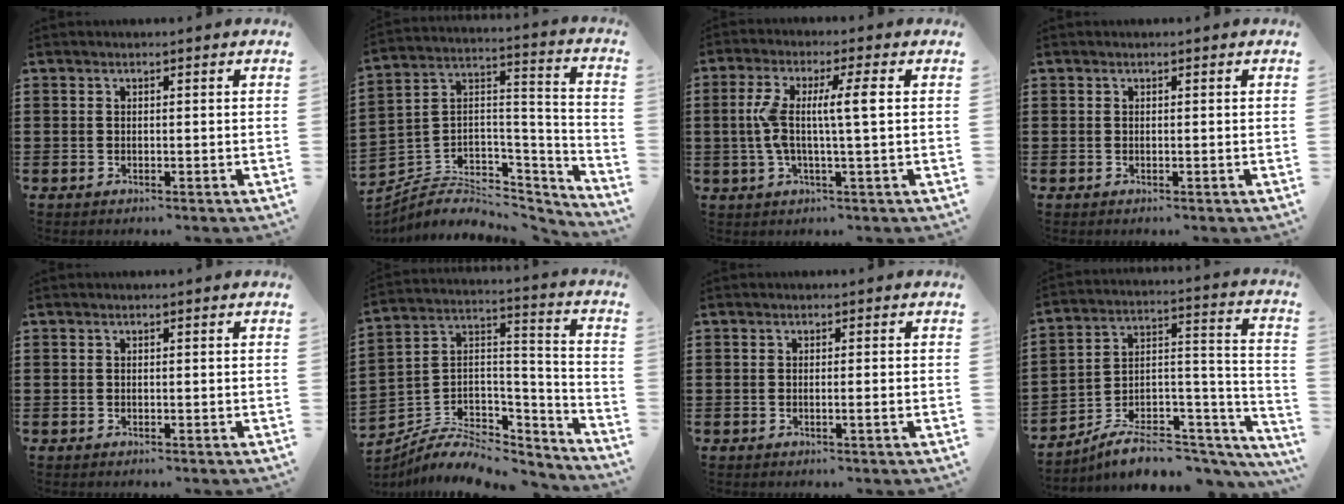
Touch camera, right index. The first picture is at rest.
{"total": 4.7, "force": [-2.6, 3.5, 1.8], "torque": [-0.053, -0.011, -0.054]}
{"total": 7.3, "force": [0.5, 0.8, 7.2], "torque": [-0.143, -0.005, -0.001]}
{"total": 0.0}
{"total": 0.0}
{"total": 7.0, "force": [-4.8, 4.1, 3.0], "torque": [-0.064, -0.001, -0.088]}
{"total": 1.1, "force": [-0.3, -0.3, 1.0], "torque": [-0.015, -0.006, -0.006]}
{"total": 7.2, "force": [-5.1, 3.5, 3.6], "torque": [-0.052, 0.013, -0.090]}